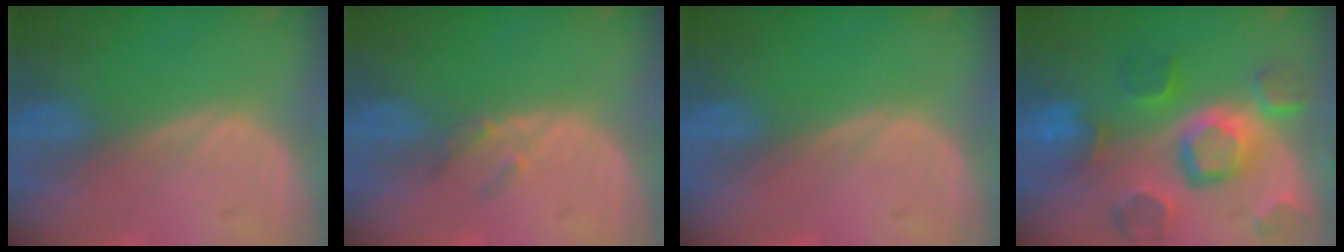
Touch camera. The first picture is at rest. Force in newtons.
{"total": 1.8, "press": 1.6, "slide": 0.8}
{"total": 0.0}
{"total": 11.5, "press": 10.0, "slide": 5.6}